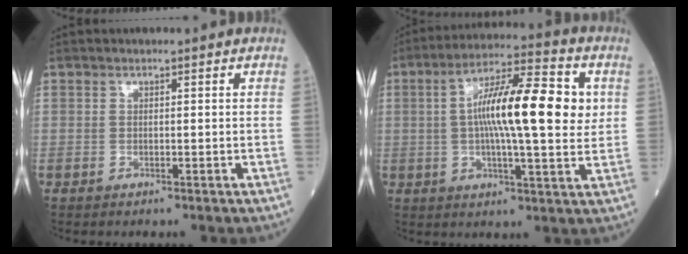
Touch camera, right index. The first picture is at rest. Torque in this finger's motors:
{"motor_torque": [1.62, 0.52, 0.86, 0.21]}